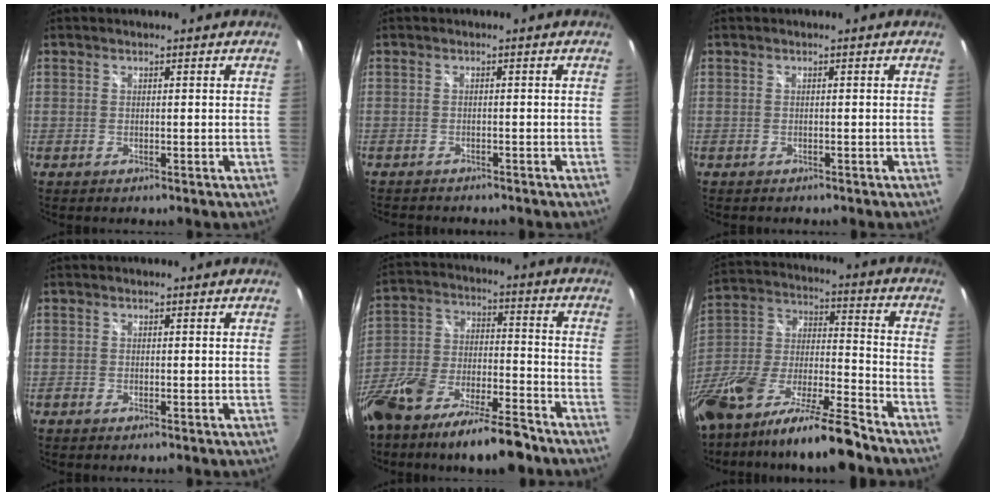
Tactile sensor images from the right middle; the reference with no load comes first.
{"total": 3.4, "force": [-3.2, 0.8, 0.9], "torque": [-0.023, -0.013, -0.047]}
{"total": 0.8, "force": [-0.7, 0.3, 0.1], "torque": [-0.005, -0.002, -0.010]}
{"total": 0.0}
{"total": 17.5, "force": [-12.0, 5.8, 11.3], "torque": [-0.230, -0.021, -0.205]}
{"total": 19.7, "force": [-14.3, 3.4, 13.0], "torque": [-0.251, -0.029, -0.257]}